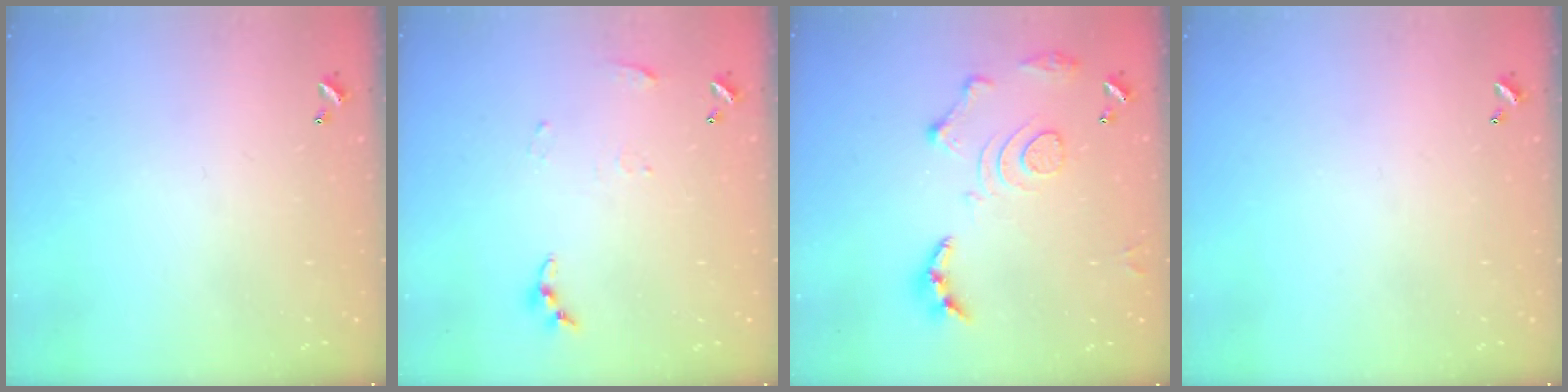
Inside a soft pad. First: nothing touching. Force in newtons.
{"total": 5.4, "press": 5.4, "slide": 0.6}
{"total": 13.7, "press": 13.6, "slide": 1.4}
{"total": 0.0}